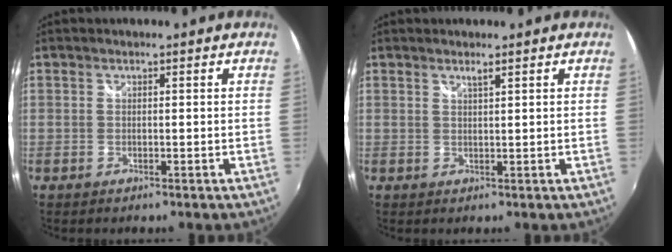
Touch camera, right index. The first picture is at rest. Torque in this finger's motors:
{"motor_torque": [-0.02, 0.02, 0.01, 0.02]}